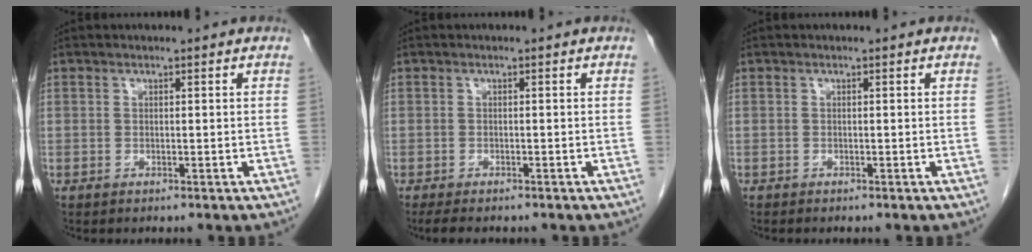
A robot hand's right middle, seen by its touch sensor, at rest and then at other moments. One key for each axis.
{"total": 3.8, "fx": -3.0, "fy": 1.1, "fz": 1.9, "tx": -0.027, "ty": -0.010, "tz": -0.039}
{"total": 0.0}